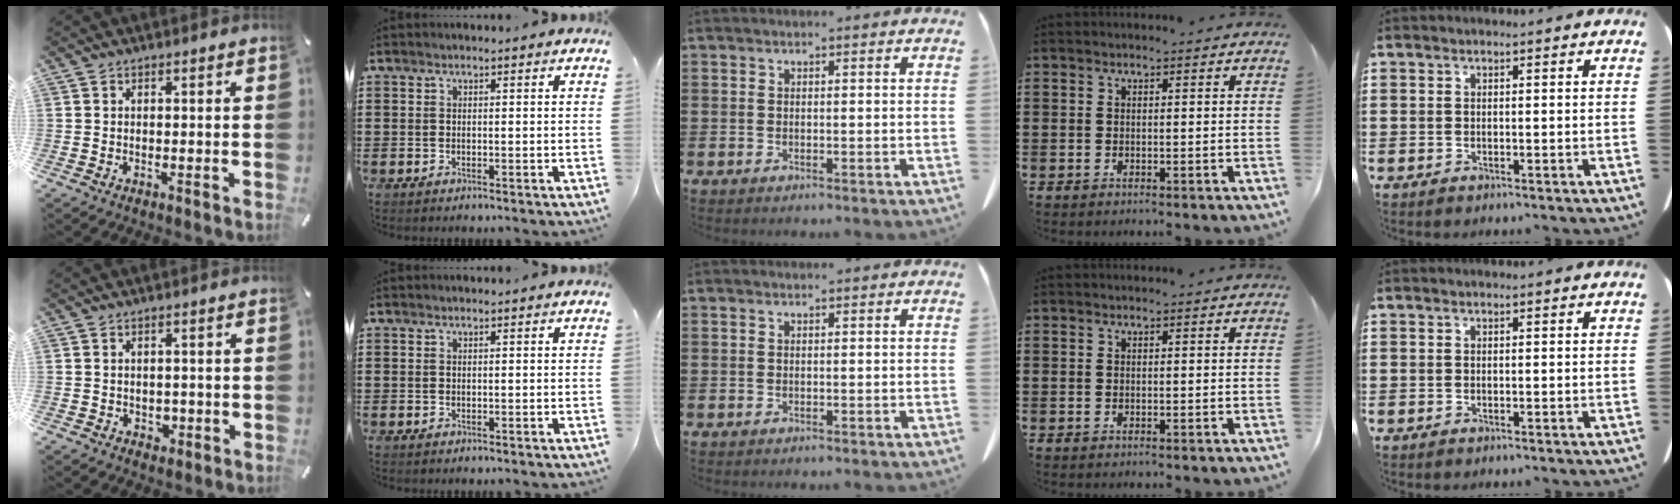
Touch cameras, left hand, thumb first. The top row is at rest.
{"thumb": {"total": 2.0, "force": [-0.1, 1.8, 0.7], "torque": [-0.007, 0.001, -0.006]}}